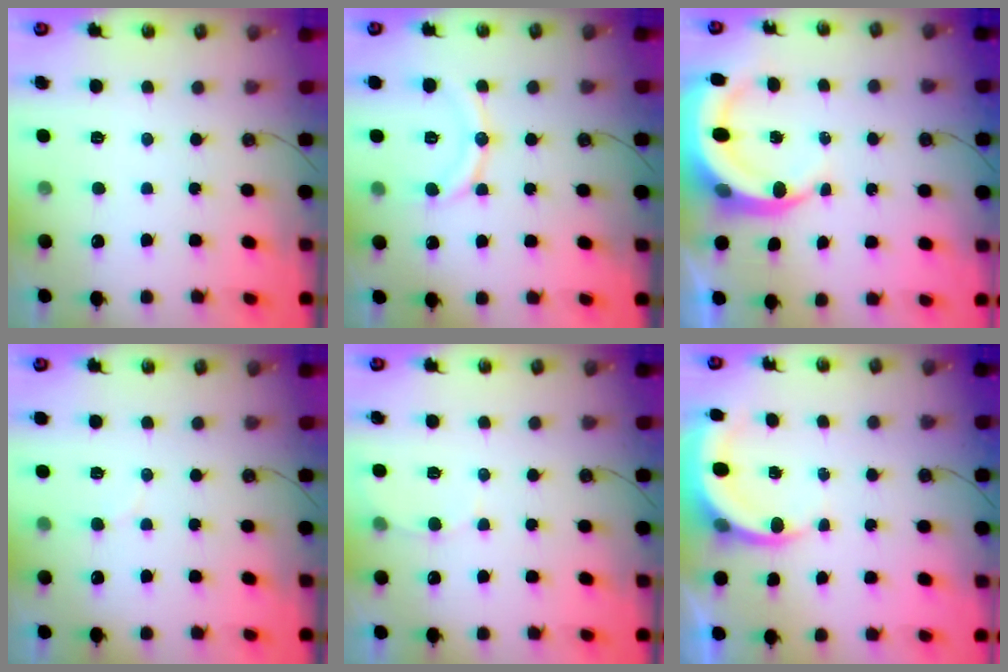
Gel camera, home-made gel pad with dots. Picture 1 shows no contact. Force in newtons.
{"total": 11.0, "press": 11.0, "slide": 1.0}
{"total": 7.7, "press": 7.7, "slide": 1.1}
{"total": 3.2, "press": 3.2, "slide": 0.5}
{"total": 5.0, "press": 5.0, "slide": 0.4}
{"total": 5.1, "press": 5.0, "slide": 0.7}